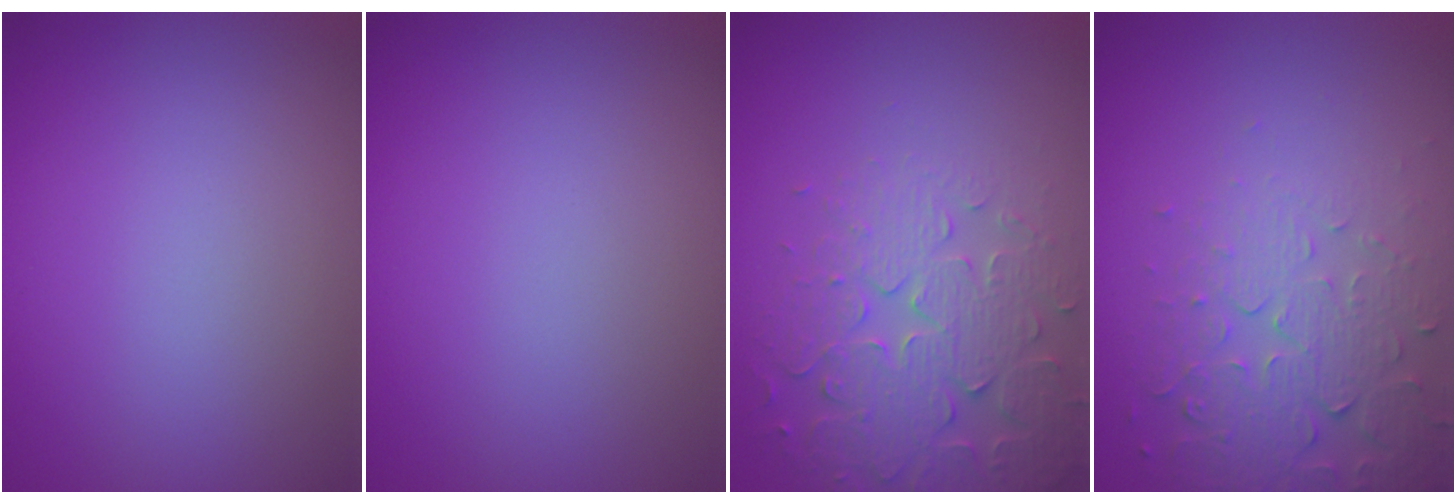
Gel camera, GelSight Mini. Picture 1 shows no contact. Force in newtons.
{"total": 0.0}
{"total": 4.6, "press": 4.5, "slide": 0.8}
{"total": 5.1, "press": 3.6, "slide": 3.6}